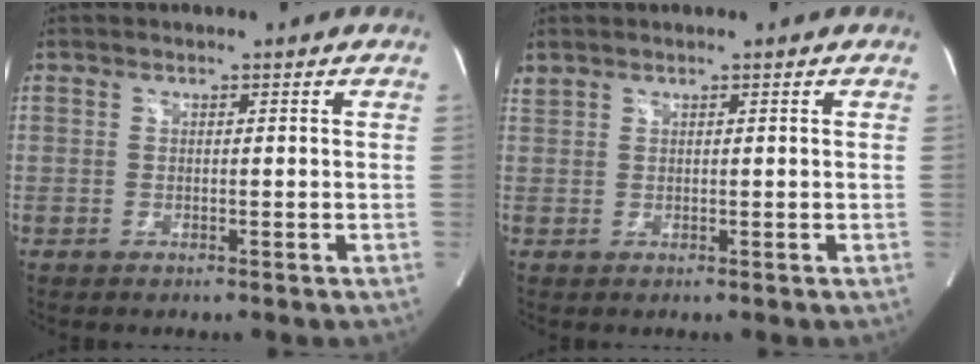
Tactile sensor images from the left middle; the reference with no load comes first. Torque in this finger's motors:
{"motor_torque": [-0.12, -0.27, 0.07, -0.01]}